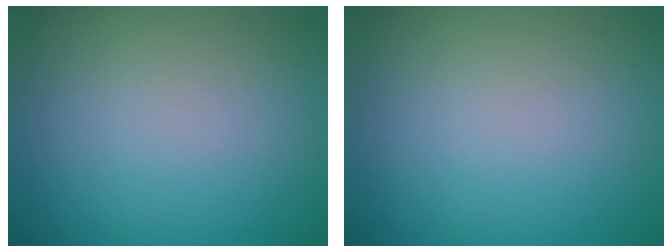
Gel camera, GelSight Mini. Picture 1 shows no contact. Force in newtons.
{"total": 0.0}